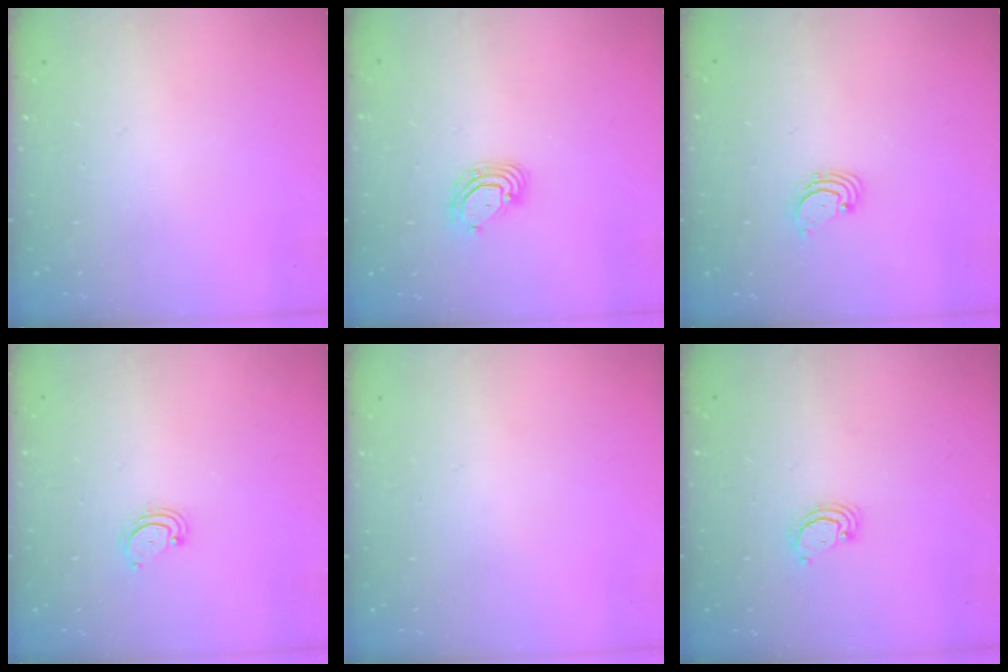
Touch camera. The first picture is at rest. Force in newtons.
{"total": 6.2, "press": 6.1, "slide": 0.9}
{"total": 1.7, "press": 1.7, "slide": 0.2}
{"total": 2.8, "press": 2.8, "slide": 0.3}
{"total": 0.0}
{"total": 2.6, "press": 2.6, "slide": 0.3}